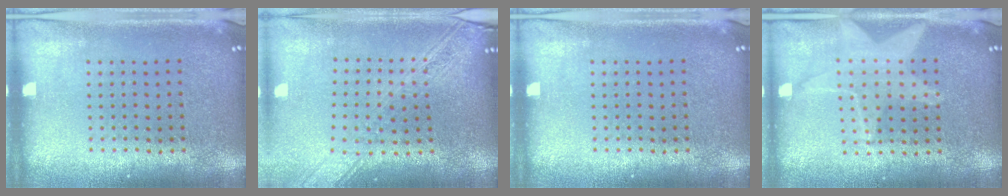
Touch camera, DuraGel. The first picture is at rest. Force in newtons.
{"total": 2.0, "press": 1.8, "slide": 1.0}
{"total": 0.0}
{"total": 1.6, "press": 1.5, "slide": 0.6}